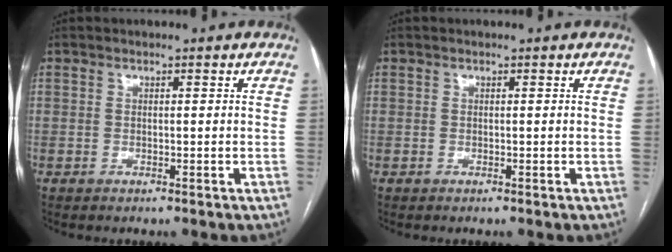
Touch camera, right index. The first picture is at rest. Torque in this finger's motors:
{"motor_torque": [0.00, 0.00, 0.00, 0.00]}